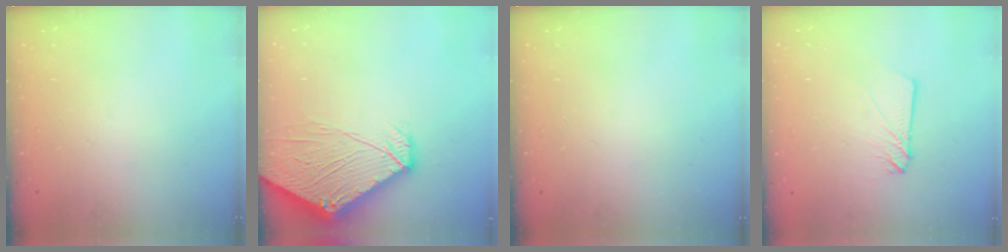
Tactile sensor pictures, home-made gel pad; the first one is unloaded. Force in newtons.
{"total": 12.5, "press": 12.4, "slide": 1.6}
{"total": 0.0}
{"total": 3.6, "press": 3.5, "slide": 0.4}